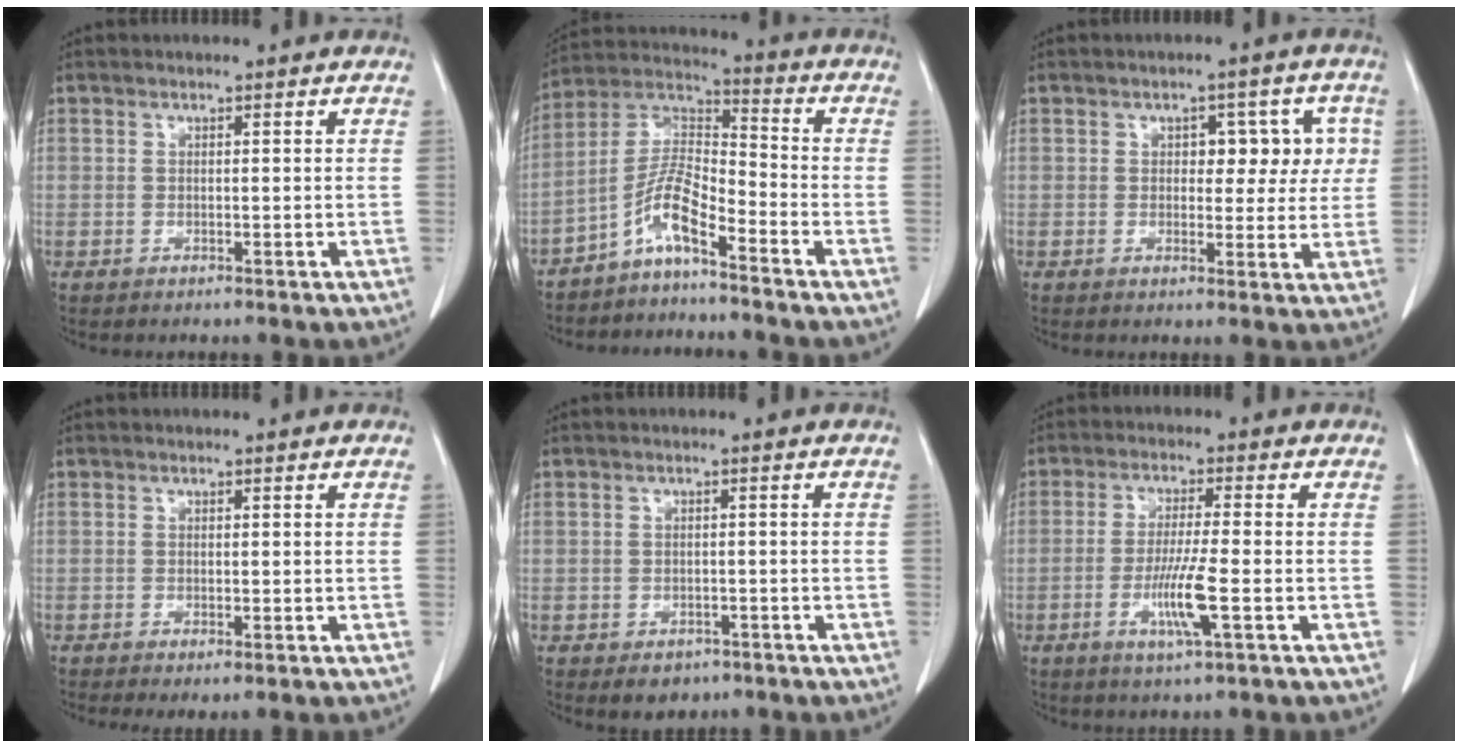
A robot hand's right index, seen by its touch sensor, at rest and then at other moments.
{"total": 7.5, "force": [-5.0, 1.1, 5.6], "torque": [-0.122, 0.017, -0.100]}
{"total": 6.1, "force": [1.3, 3.7, 4.7], "torque": [-0.041, 0.022, 0.017]}
{"total": 1.6, "force": [-0.6, 0.5, 1.4], "torque": [-0.024, -0.005, -0.005]}
{"total": 3.1, "force": [-1.9, 2.3, 1.1], "torque": [-0.008, 0.004, -0.015]}
{"total": 6.9, "force": [-2.2, -0.3, 6.5], "torque": [-0.125, -0.014, -0.043]}